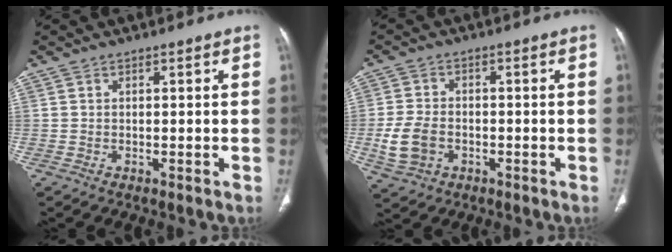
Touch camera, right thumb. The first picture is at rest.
{"total": 7.0, "force": [-1.9, 5.1, 4.4], "torque": [-0.092, 0.008, -0.030]}